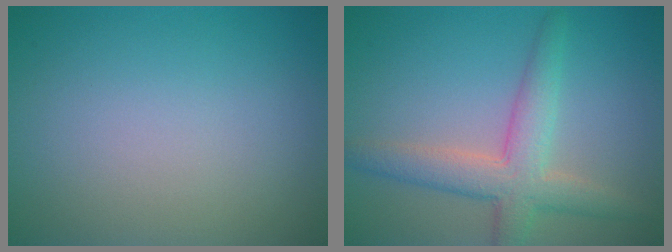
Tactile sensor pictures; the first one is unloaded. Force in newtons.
{"total": 4.7, "press": 4.7, "slide": 0.3}